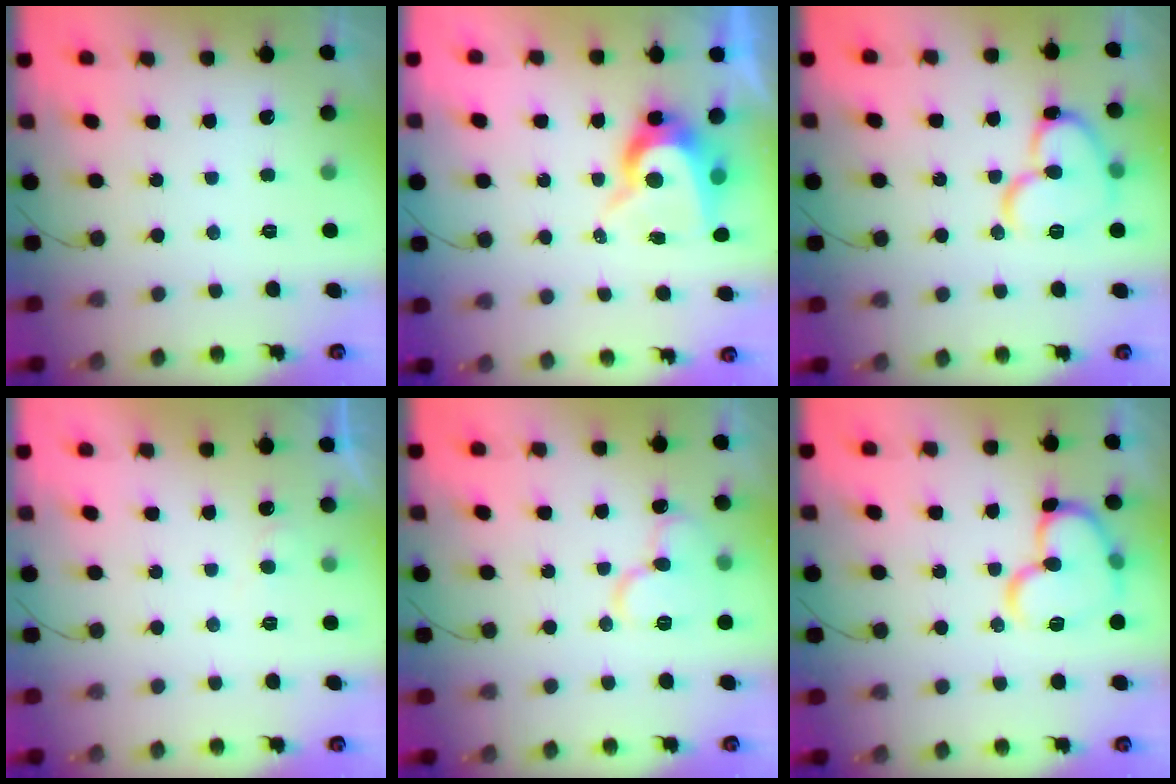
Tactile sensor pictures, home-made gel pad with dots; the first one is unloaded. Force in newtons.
{"total": 9.9, "press": 9.9, "slide": 0.7}
{"total": 13.7, "press": 13.6, "slide": 1.9}
{"total": 3.3, "press": 3.3, "slide": 0.4}
{"total": 10.9, "press": 10.8, "slide": 1.4}
{"total": 14.2, "press": 14.2, "slide": 0.7}